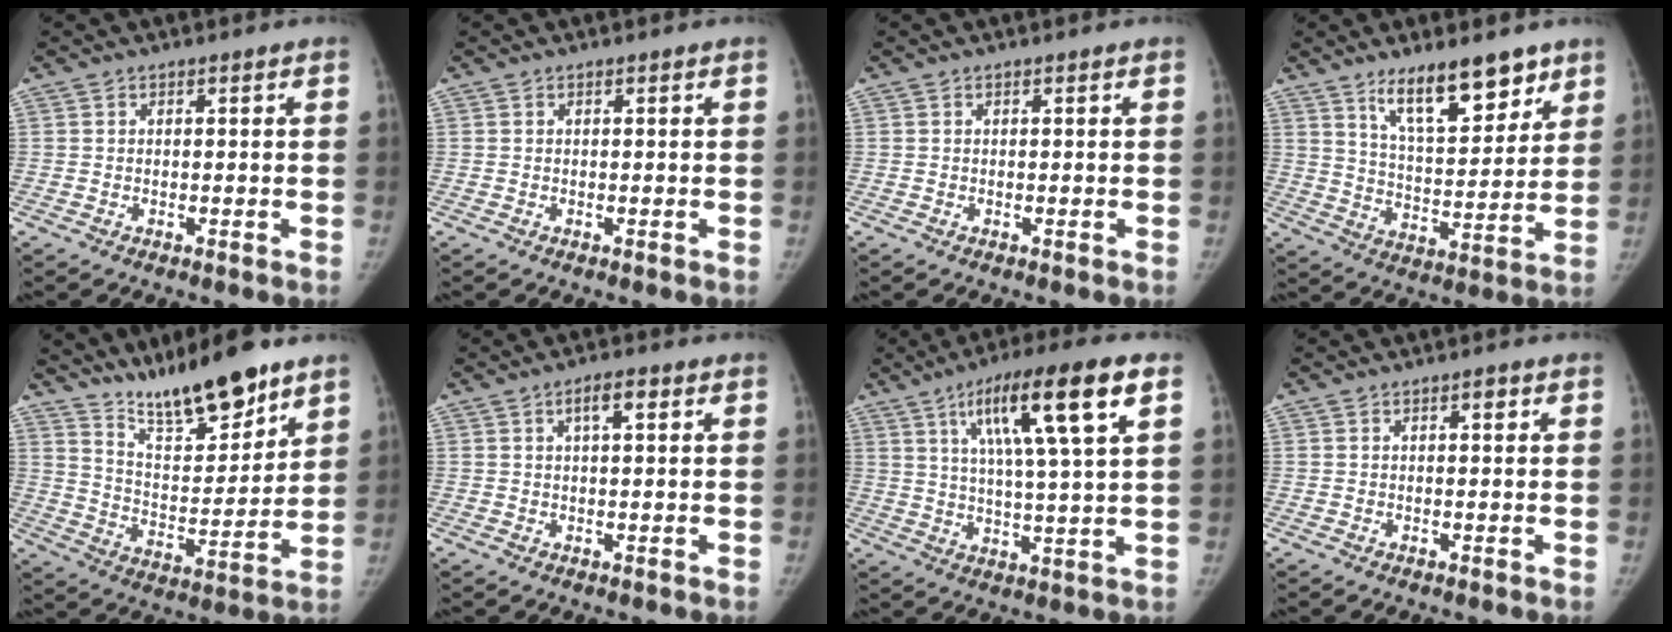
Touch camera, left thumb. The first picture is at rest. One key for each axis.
{"total": 0.0}
{"total": 0.0}
{"total": 14.2, "fx": 9.8, "fy": 5.0, "fz": 9.1, "tx": -0.109, "ty": -0.063, "tz": 0.168}
{"total": 16.4, "fx": 12.8, "fy": 4.1, "fz": 9.3, "tx": -0.114, "ty": -0.082, "tz": 0.226}
{"total": 3.4, "fx": 1.3, "fy": 1.3, "fz": 2.8, "tx": -0.040, "ty": 0.008, "tz": 0.020}
{"total": 16.7, "fx": 7.3, "fy": 2.2, "fz": 14.9, "tx": -0.246, "ty": -0.009, "tz": 0.119}
{"total": 1.0, "fx": 0.4, "fy": 0.5, "fz": 0.8, "tx": -0.003, "ty": 0.003, "tz": 0.004}